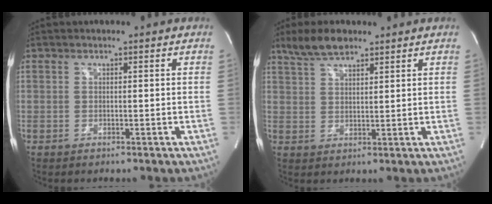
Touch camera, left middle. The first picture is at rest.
{"total": 6.0, "force": [4.8, 1.8, 3.2], "torque": [-0.071, 0.012, 0.094]}